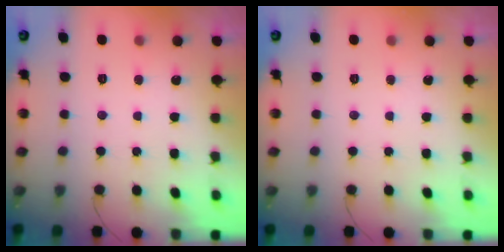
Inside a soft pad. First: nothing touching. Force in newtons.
{"total": 0.0}